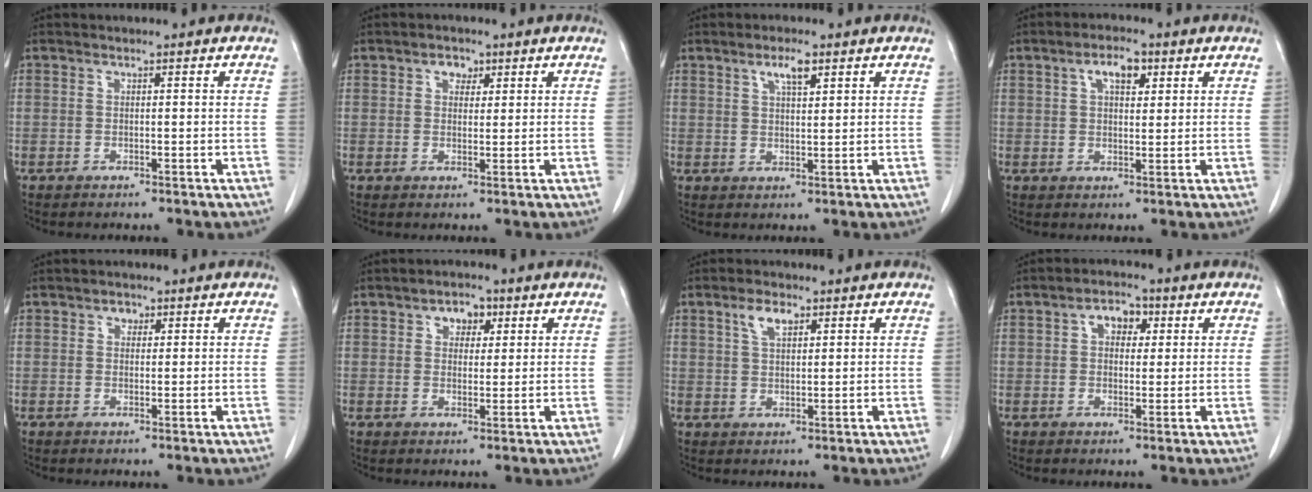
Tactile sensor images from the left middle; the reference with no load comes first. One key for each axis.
{"total": 2.4, "fx": 1.2, "fy": 1.7, "fz": 1.2, "tx": -0.017, "ty": 0.005, "tz": 0.019}
{"total": 3.8, "fx": 2.2, "fy": 0.9, "fz": 2.9, "tx": -0.055, "ty": 0.003, "tz": 0.040}
{"total": 4.8, "fx": 2.2, "fy": 2.0, "fz": 3.8, "tx": -0.066, "ty": 0.010, "tz": 0.037}
{"total": 1.5, "fx": 0.8, "fy": 1.1, "fz": 0.7, "tx": -0.007, "ty": 0.002, "tz": 0.010}
{"total": 3.7, "fx": 1.8, "fy": 2.4, "fz": 2.2, "tx": -0.030, "ty": 0.010, "tz": 0.028}
{"total": 3.8, "fx": 2.1, "fy": 1.7, "fz": 2.7, "tx": -0.054, "ty": 0.007, "tz": 0.042}
{"total": 4.5, "fx": 1.6, "fy": 2.8, "fz": 3.1, "tx": -0.049, "ty": 0.018, "tz": 0.025}